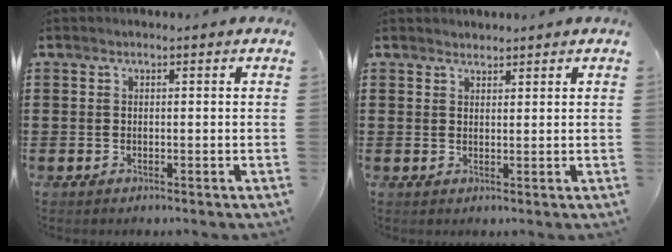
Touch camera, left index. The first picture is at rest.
{"total": 1.5, "force": [1.4, 0.4, -0.2], "torque": [0.000, 0.002, 0.028]}